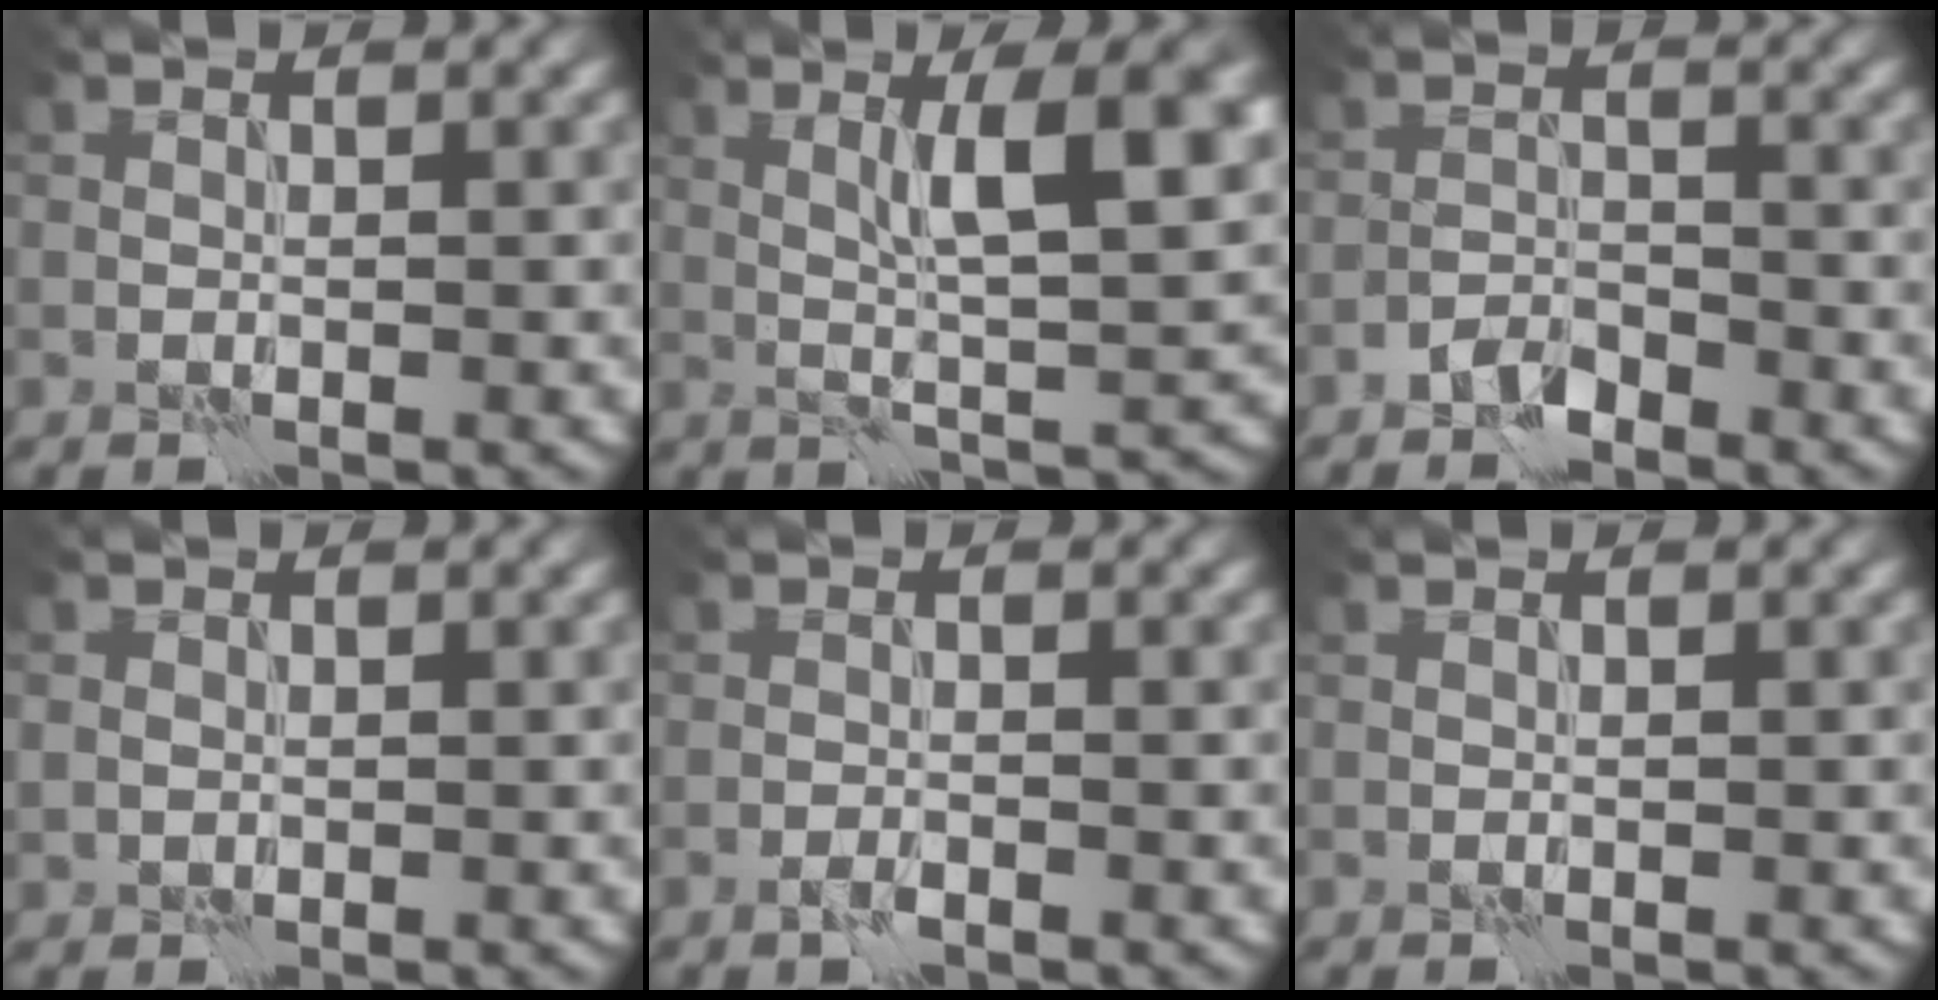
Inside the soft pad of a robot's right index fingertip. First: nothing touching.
{"total": 8.4, "force": [2.3, 1.4, 7.9], "torque": [-0.118, 0.006, 0.040]}
{"total": 1.5, "force": [-1.4, 0.5, 0.3], "torque": [-0.003, 0.007, -0.030]}
{"total": 0.9, "force": [0.6, 0.6, -0.1], "torque": [0.003, -0.001, 0.013]}
{"total": 0.9, "force": [-0.6, 0.2, 0.6], "torque": [-0.014, 0.002, -0.013]}
{"total": 0.0}